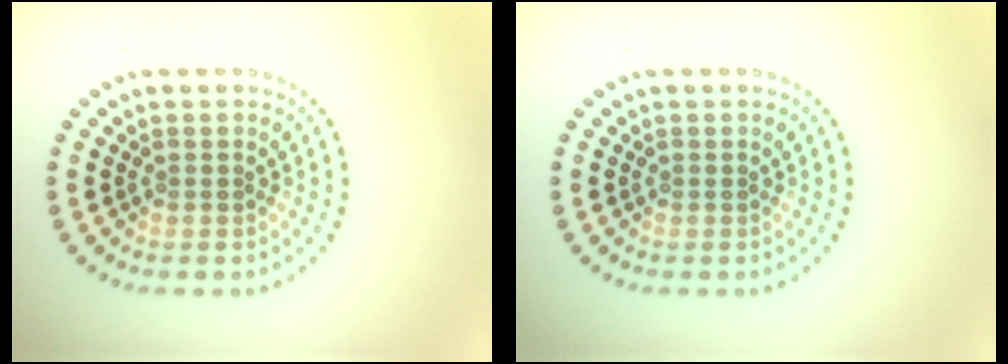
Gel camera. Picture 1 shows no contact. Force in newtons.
{"total": 0.0}